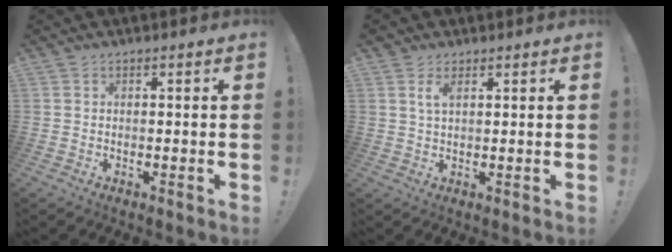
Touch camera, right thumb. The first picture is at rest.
{"total": 3.2, "force": [1.7, 1.5, 2.3], "torque": [-0.037, -0.004, 0.029]}